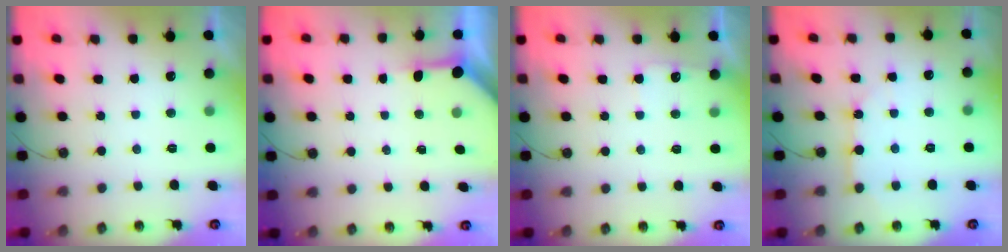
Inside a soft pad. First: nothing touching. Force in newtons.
{"total": 3.4, "press": 3.3, "slide": 0.4}
{"total": 5.0, "press": 5.0, "slide": 0.5}
{"total": 6.8, "press": 6.7, "slide": 0.7}